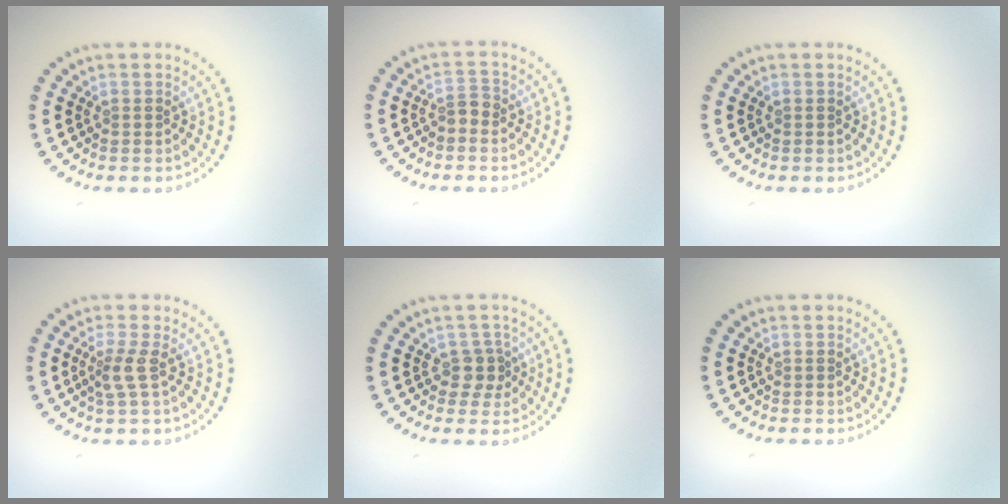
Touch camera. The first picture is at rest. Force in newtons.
{"total": 1.4, "press": 1.2, "slide": 0.6}
{"total": 0.0}
{"total": 2.1, "press": 1.6, "slide": 1.3}
{"total": 1.8, "press": 1.5, "slide": 1.0}
{"total": 0.0}